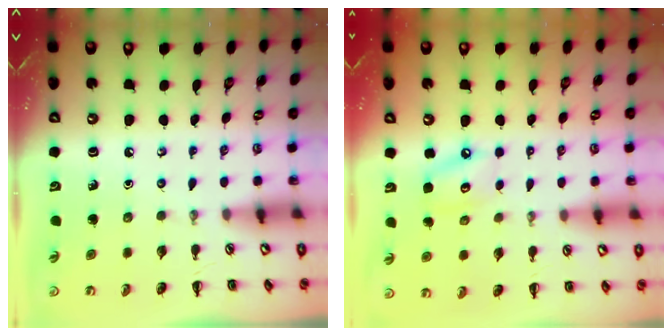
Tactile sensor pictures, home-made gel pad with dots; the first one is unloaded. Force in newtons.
{"total": 6.4, "press": 6.4, "slide": 0.7}